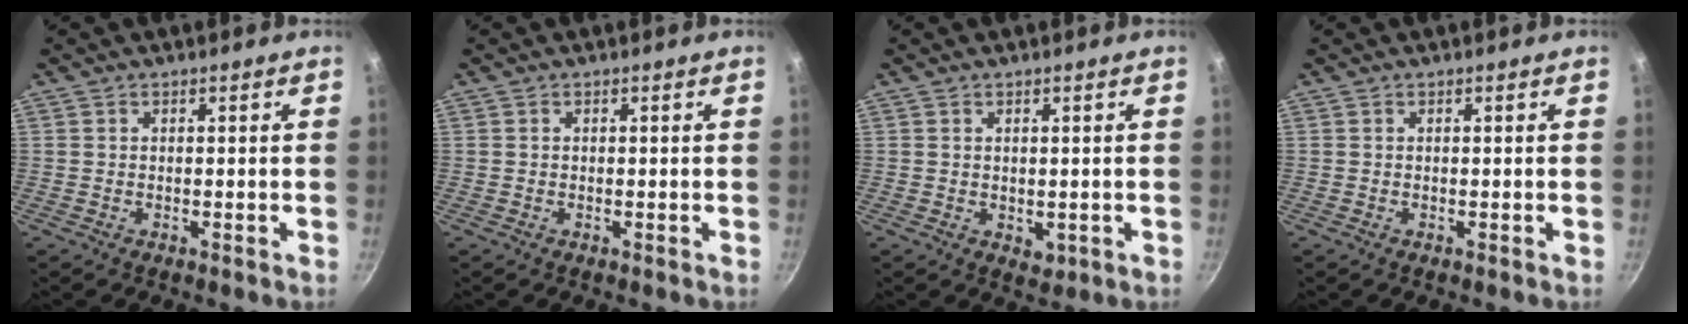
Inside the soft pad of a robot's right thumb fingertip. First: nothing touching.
{"total": 0.0}
{"total": 2.0, "force": [0.1, 1.5, 1.3], "torque": [-0.016, -0.006, 0.004]}
{"total": 0.0}